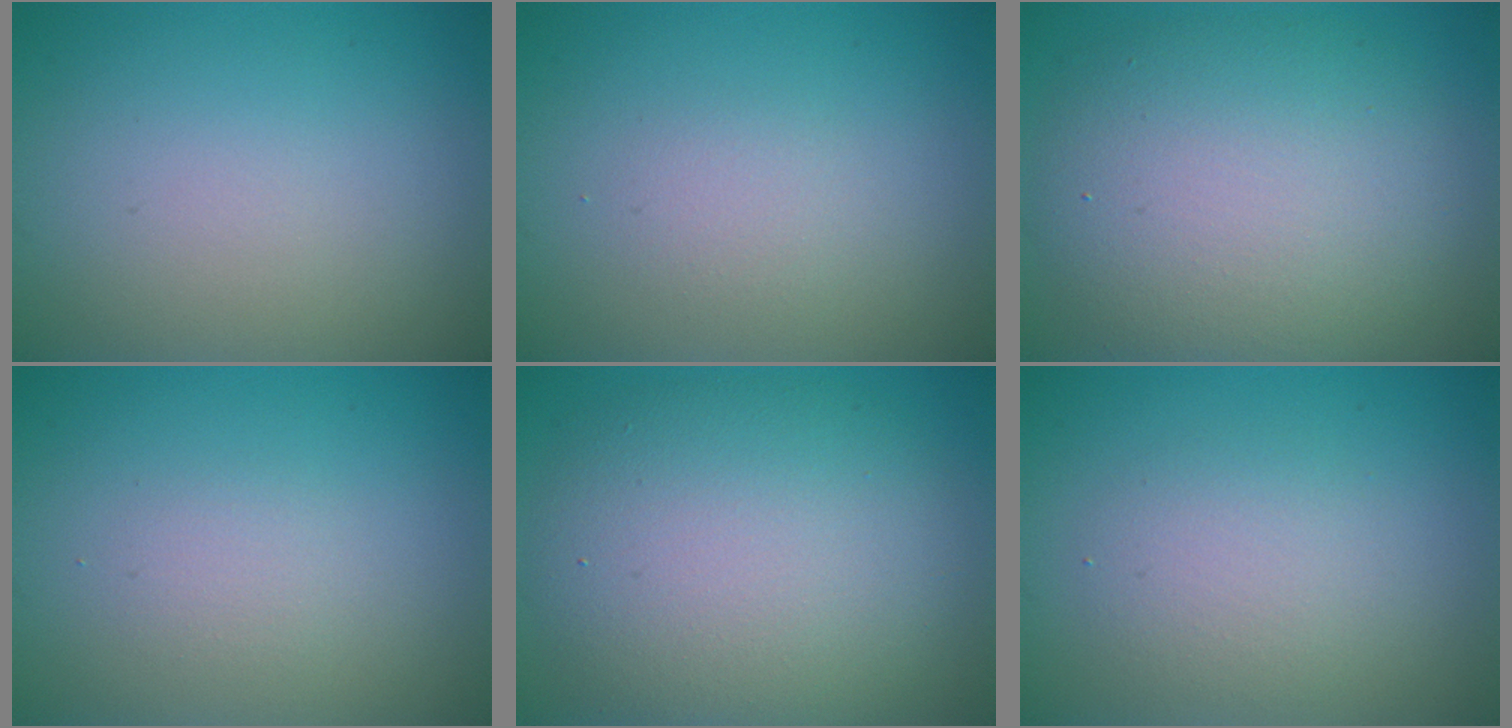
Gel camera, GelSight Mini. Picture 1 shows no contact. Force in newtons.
{"total": 1.3, "press": 1.3, "slide": 0.1}
{"total": 9.2, "press": 9.1, "slide": 0.8}
{"total": 1.1, "press": 1.1, "slide": 0.1}
{"total": 9.5, "press": 9.5, "slide": 0.5}
{"total": 2.7, "press": 2.6, "slide": 0.3}